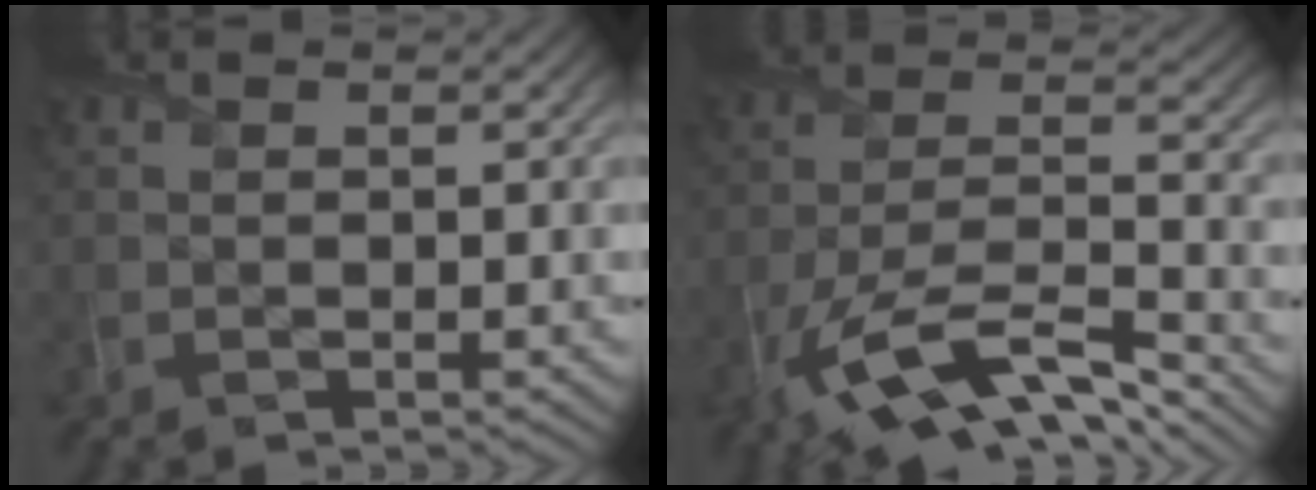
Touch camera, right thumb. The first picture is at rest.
{"total": 13.7, "force": [-9.0, 4.5, 9.3], "torque": [-0.195, -0.017, -0.175]}